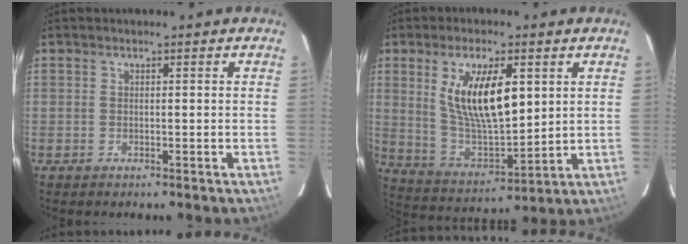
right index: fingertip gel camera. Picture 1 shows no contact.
{"total": 14.9, "force": [4.5, 5.7, 13.1], "torque": [-0.242, -0.004, 0.097]}